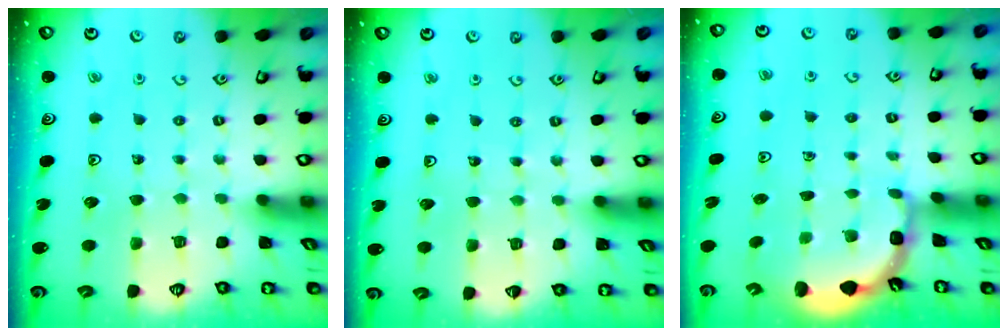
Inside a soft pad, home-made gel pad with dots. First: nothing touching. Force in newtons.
{"total": 2.3, "press": 2.3, "slide": 0.2}
{"total": 2.1, "press": 1.9, "slide": 0.9}